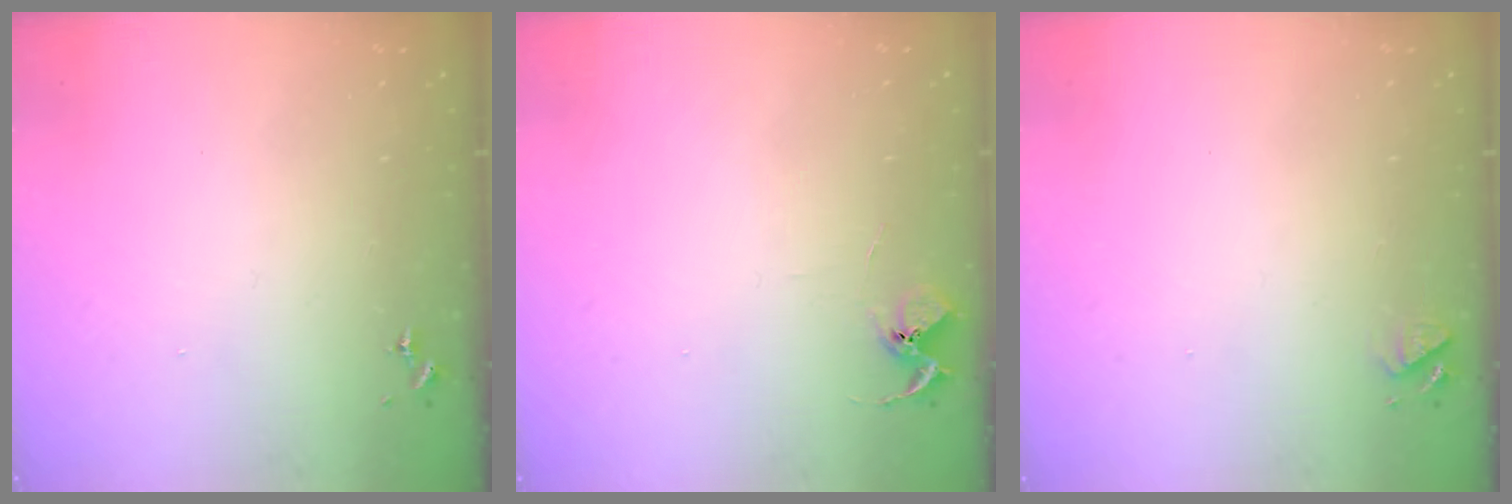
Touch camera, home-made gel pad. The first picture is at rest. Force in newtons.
{"total": 5.2, "press": 5.2, "slide": 0.4}
{"total": 4.9, "press": 4.8, "slide": 0.7}